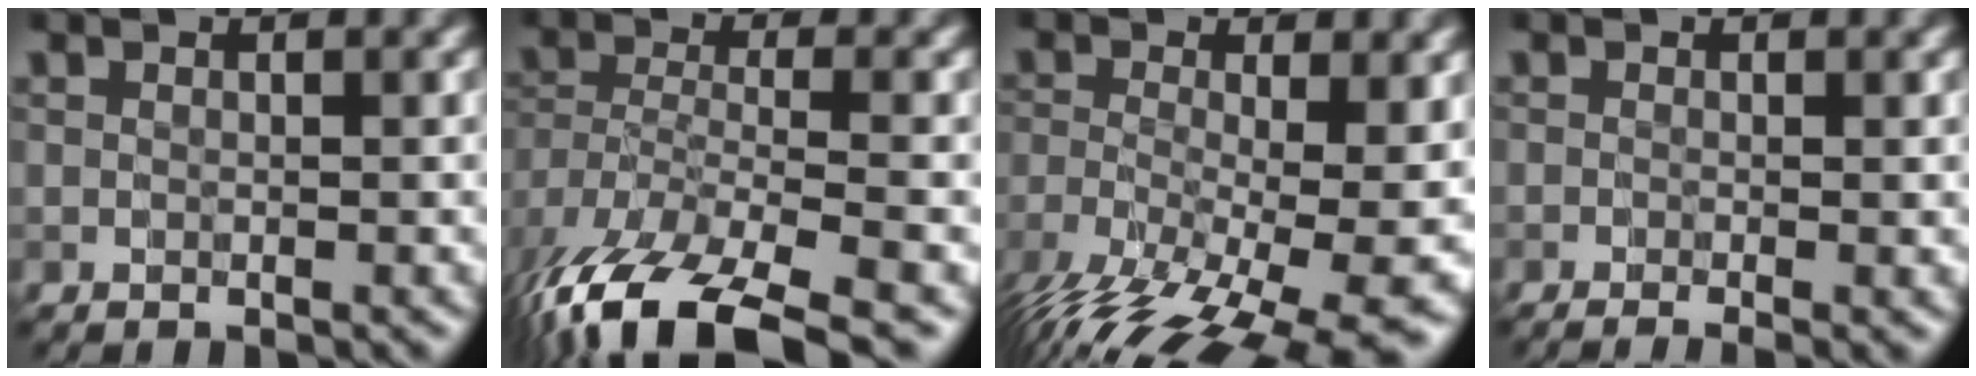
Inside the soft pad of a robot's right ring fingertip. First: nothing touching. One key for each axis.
{"total": 12.3, "fx": -8.2, "fy": 5.0, "fz": 7.6, "tx": -0.176, "ty": -0.045, "tz": -0.123}
{"total": 12.2, "fx": -5.8, "fy": 4.7, "fz": 9.7, "tx": -0.187, "ty": -0.022, "tz": -0.089}
{"total": 3.0, "fx": -0.9, "fy": 1.2, "fz": 2.6, "tx": -0.034, "ty": -0.009, "tz": -0.012}